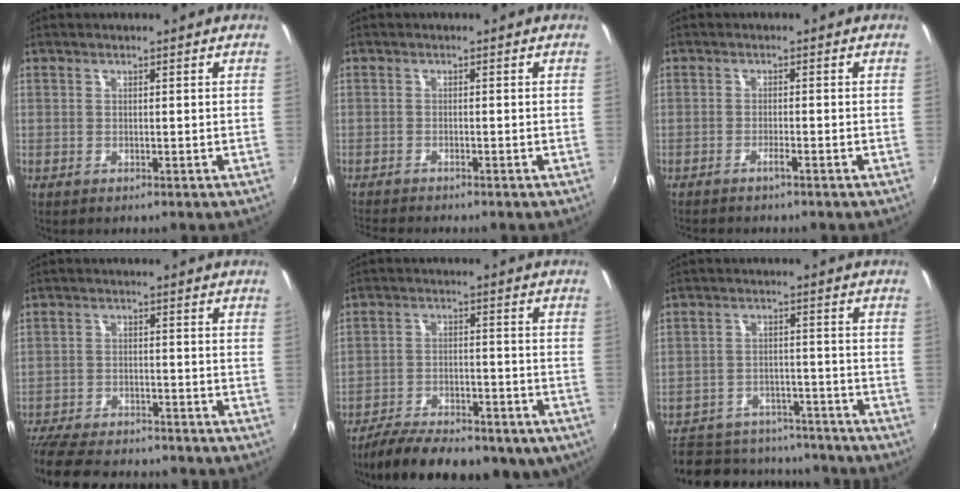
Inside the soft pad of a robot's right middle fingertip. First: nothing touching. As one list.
[{"total": 3.7, "force": [-3.5, 0.0, 1.2], "torque": [-0.036, -0.014, -0.066]}, {"total": 1.8, "force": [-1.5, -0.2, 0.9], "torque": [-0.026, 0.001, -0.030]}, {"total": 15.2, "force": [-13.2, 4.2, 6.3], "torque": [-0.148, -0.026, -0.205]}, {"total": 19.1, "force": [-14.3, 7.2, 10.5], "torque": [-0.201, -0.036, -0.198]}, {"total": 17.9, "force": [-14.2, 8.8, 6.4], "torque": [-0.157, 0.021, -0.177]}]